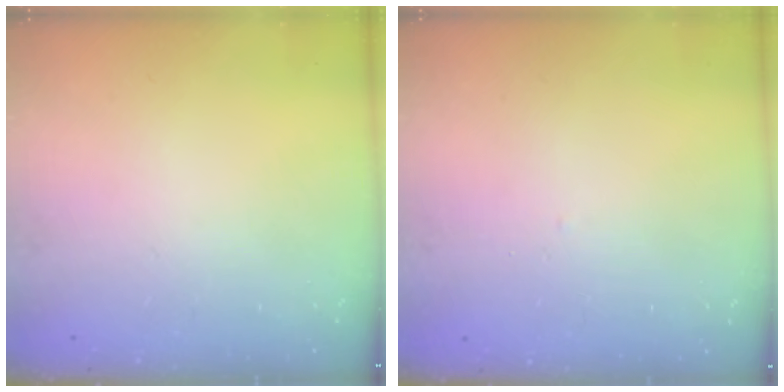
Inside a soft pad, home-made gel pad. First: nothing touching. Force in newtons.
{"total": 1.4, "press": 1.4, "slide": 0.3}